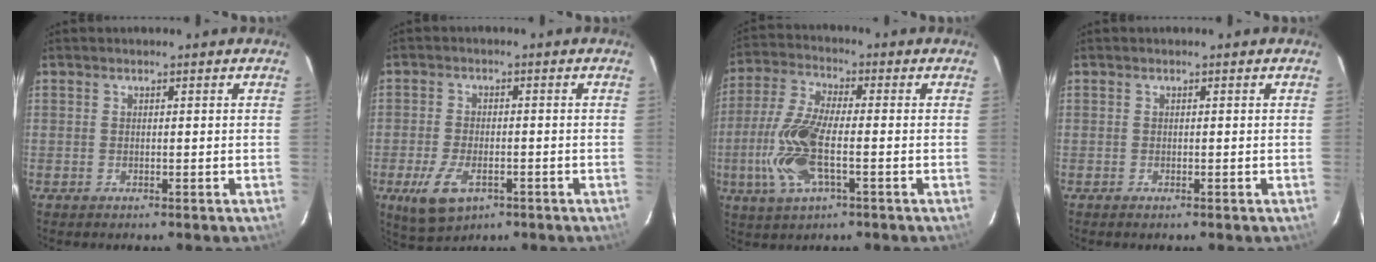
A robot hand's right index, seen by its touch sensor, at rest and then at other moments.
{"total": 8.3, "force": [-3.7, 4.3, 6.0], "torque": [-0.136, -0.015, -0.061]}
{"total": 13.0, "force": [-3.2, 4.3, 11.9], "torque": [-0.264, -0.004, -0.067]}
{"total": 0.0}